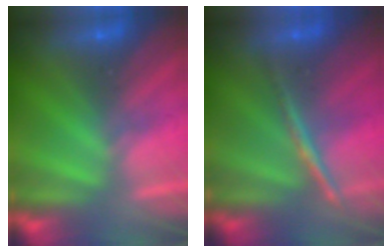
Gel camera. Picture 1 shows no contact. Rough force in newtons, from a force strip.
{"total": 1.9}